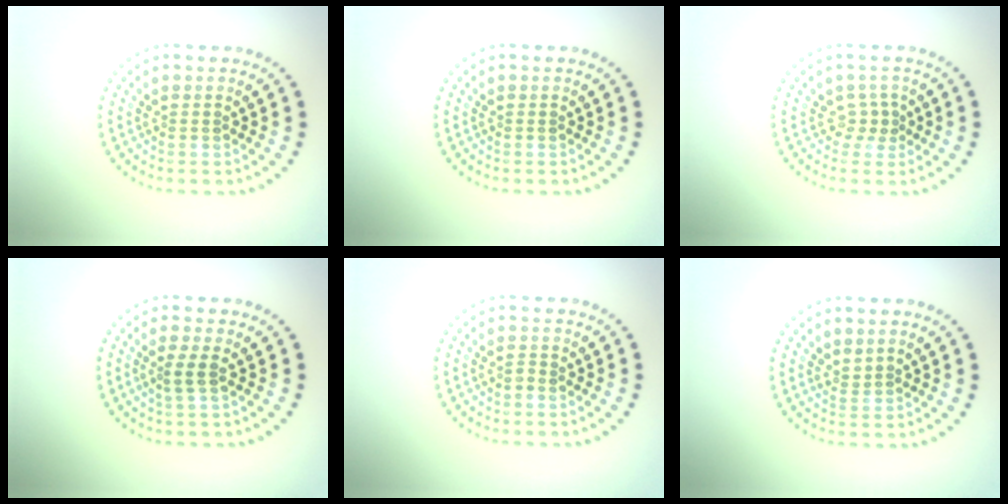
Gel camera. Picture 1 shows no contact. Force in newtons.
{"total": 0.0}
{"total": 1.3, "press": 0.9, "slide": 0.9}
{"total": 1.5, "press": 1.2, "slide": 0.9}
{"total": 0.6, "press": 0.5, "slide": 0.4}
{"total": 0.7, "press": 0.4, "slide": 0.6}